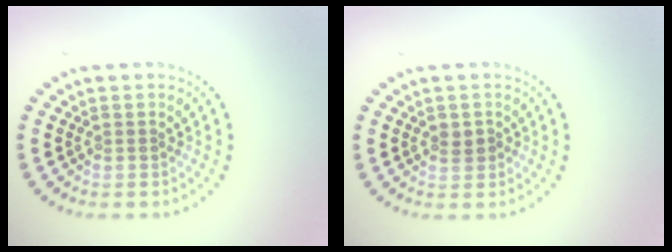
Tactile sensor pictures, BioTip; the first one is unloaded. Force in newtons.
{"total": 1.3, "press": 1.2, "slide": 0.3}